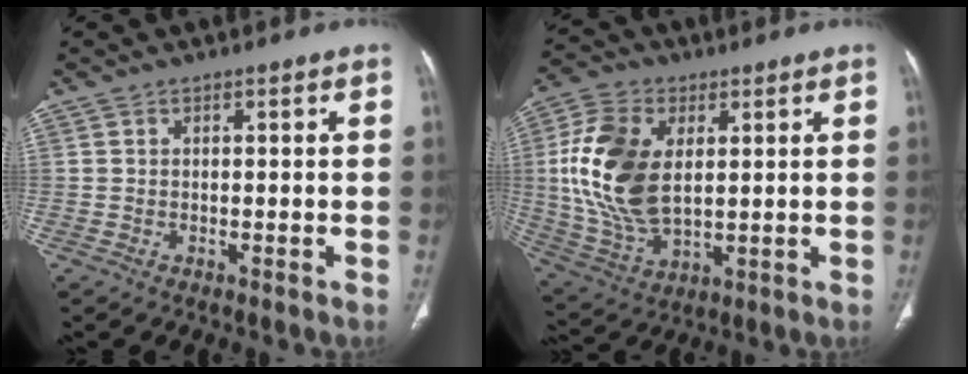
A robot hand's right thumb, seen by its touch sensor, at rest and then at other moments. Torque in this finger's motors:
{"motor_torque": [0.34, 2.49, 0.92, -0.08, 0.24]}